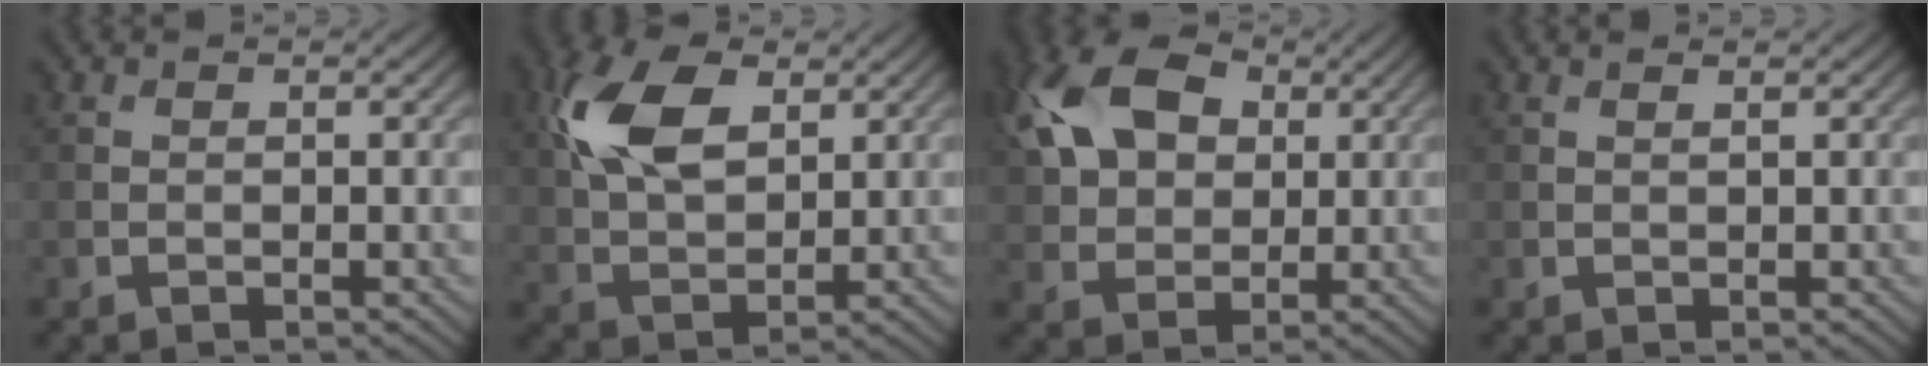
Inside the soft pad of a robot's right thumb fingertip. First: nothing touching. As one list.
[{"total": 10.0, "force": [3.6, 5.6, 7.4], "torque": [-0.181, 0.016, 0.067]}, {"total": 12.0, "force": [4.1, 8.0, 8.0], "torque": [-0.193, 0.032, 0.067]}, {"total": 0.6, "force": [0.5, -0.1, 0.4], "torque": [-0.009, 0.001, 0.006]}]